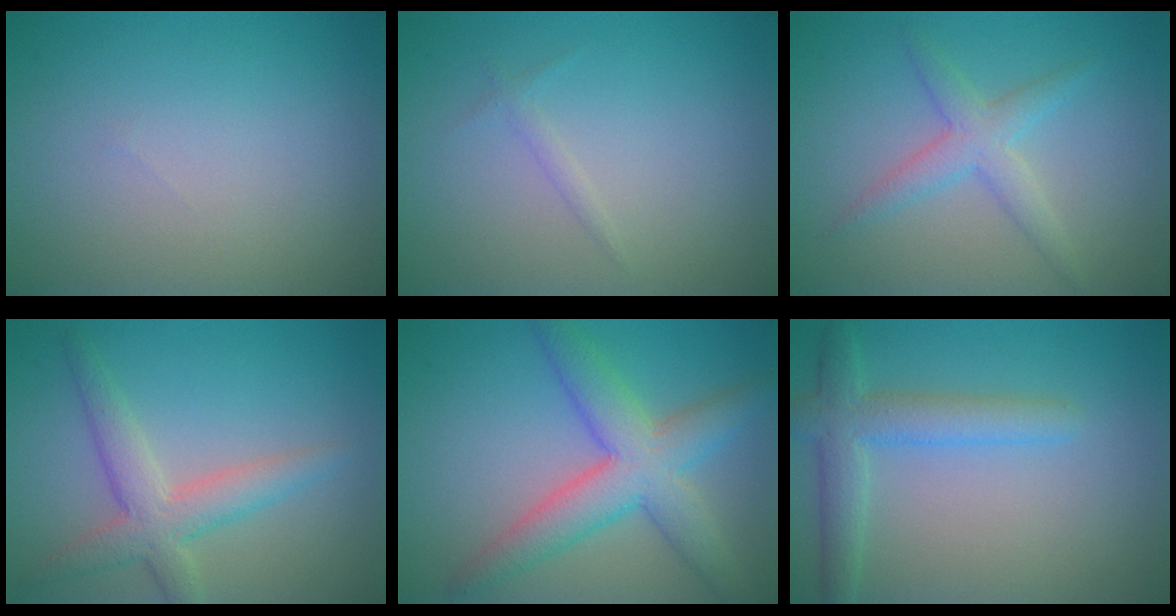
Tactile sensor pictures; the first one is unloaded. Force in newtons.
{"total": 0.8, "press": 0.8, "slide": 0.1}
{"total": 2.9, "press": 2.9, "slide": 0.0}
{"total": 4.0, "press": 4.0, "slide": 0.2}
{"total": 6.6, "press": 6.6, "slide": 0.3}
{"total": 3.8, "press": 3.8, "slide": 0.0}